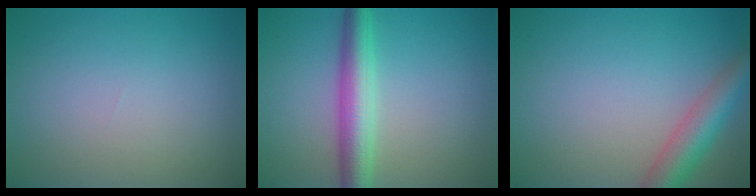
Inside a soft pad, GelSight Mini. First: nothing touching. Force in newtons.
{"total": 4.9, "press": 4.9, "slide": 0.1}
{"total": 4.7, "press": 4.7, "slide": 0.1}